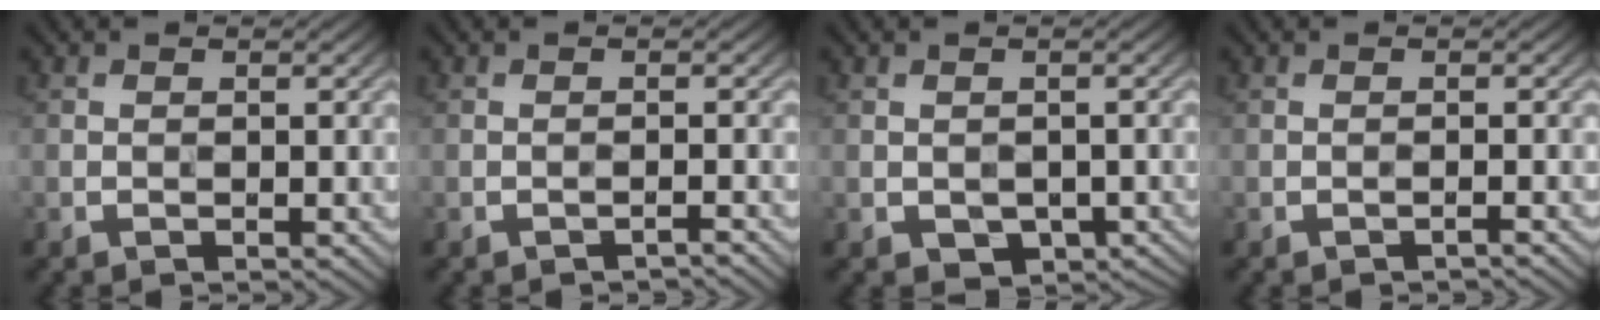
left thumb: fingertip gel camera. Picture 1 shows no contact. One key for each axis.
{"total": 0.9, "fx": -0.8, "fy": -0.2, "fz": 0.3, "tx": -0.006, "ty": 0.008, "tz": -0.017}
{"total": 3.1, "fx": -1.2, "fy": 2.1, "fz": 2.0, "tx": -0.035, "ty": -0.009, "tz": -0.016}
{"total": 0.7, "fx": -0.6, "fy": -0.3, "fz": 0.3, "tx": -0.005, "ty": 0.008, "tz": -0.012}